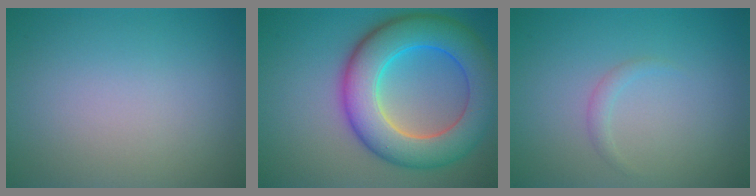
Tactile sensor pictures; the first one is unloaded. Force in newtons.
{"total": 10.0, "press": 10.0, "slide": 0.3}
{"total": 0.9, "press": 0.9, "slide": 0.0}